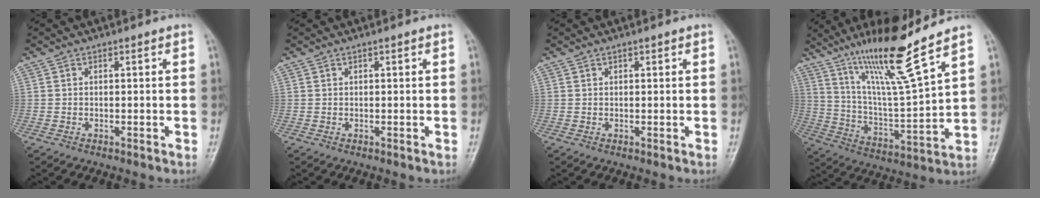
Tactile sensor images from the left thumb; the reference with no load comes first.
{"total": 0.0}
{"total": 0.5, "force": [0.4, 0.2, 0.2], "torque": [-0.001, -0.002, 0.006]}
{"total": 17.0, "force": [12.0, 0.6, 12.0], "torque": [-0.201, -0.065, 0.219]}